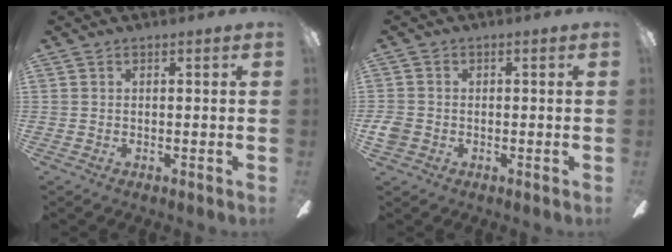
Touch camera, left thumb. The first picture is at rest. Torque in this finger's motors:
{"motor_torque": [-0.36, 0.38, -0.08, 0.26, 0.01]}